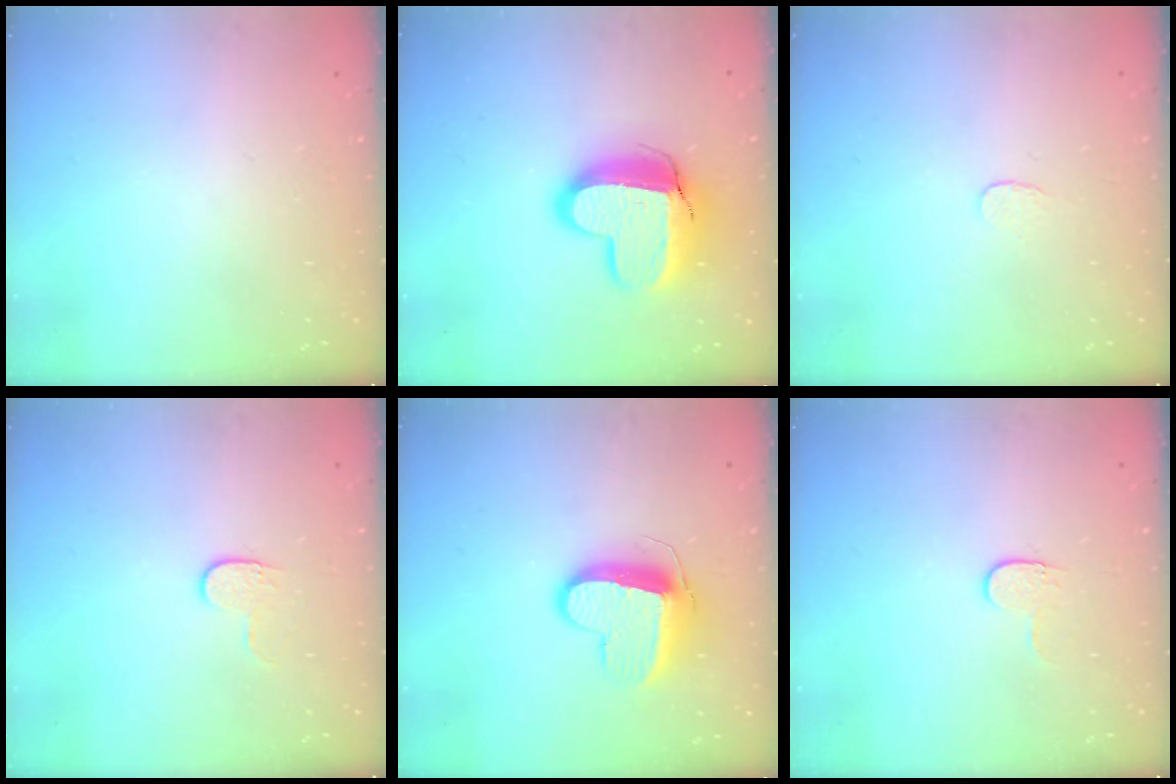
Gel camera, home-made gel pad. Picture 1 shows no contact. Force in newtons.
{"total": 14.1, "press": 14.1, "slide": 1.1}
{"total": 3.0, "press": 3.0, "slide": 0.2}
{"total": 4.3, "press": 4.3, "slide": 0.5}
{"total": 11.3, "press": 11.3, "slide": 1.1}
{"total": 3.9, "press": 3.8, "slide": 0.5}